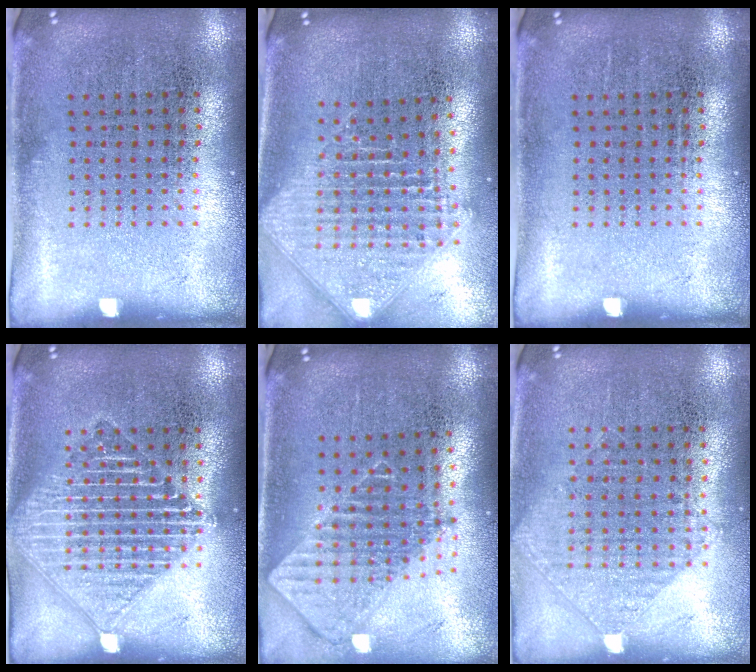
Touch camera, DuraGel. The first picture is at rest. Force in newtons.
{"total": 2.5, "press": 1.9, "slide": 1.6}
{"total": 0.0}
{"total": 3.3, "press": 3.3, "slide": 0.4}
{"total": 2.0, "press": 1.6, "slide": 1.2}
{"total": 0.9, "press": 0.8, "slide": 0.3}